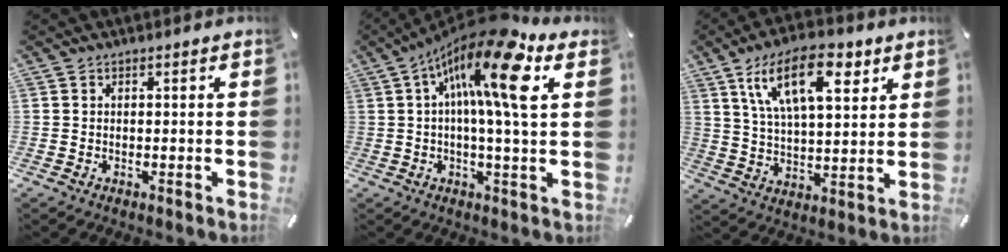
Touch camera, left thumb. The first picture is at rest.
{"total": 18.0, "force": [6.0, 3.4, 16.6], "torque": [-0.286, -0.033, 0.078]}
{"total": 17.0, "force": [8.4, 7.8, 12.5], "torque": [-0.230, -0.015, 0.140]}